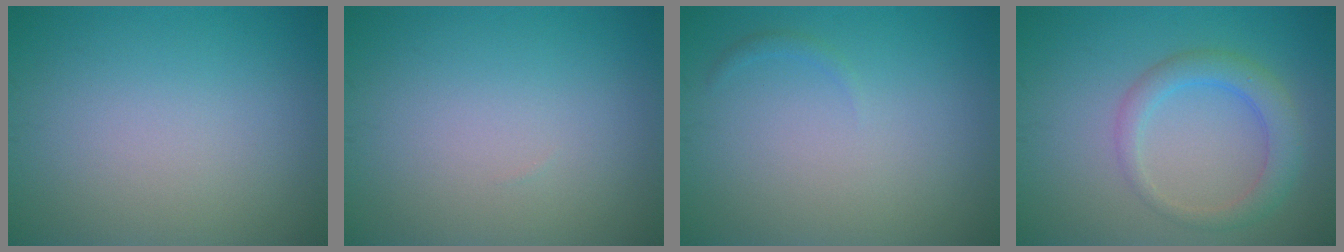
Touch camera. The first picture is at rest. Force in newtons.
{"total": 0.0}
{"total": 0.6, "press": 0.6, "slide": 0.0}
{"total": 3.3, "press": 3.3, "slide": 0.1}